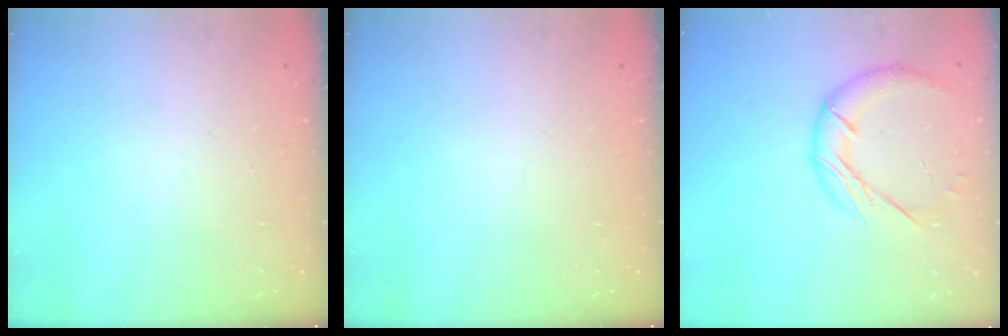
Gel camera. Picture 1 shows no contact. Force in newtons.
{"total": 0.0}
{"total": 13.0, "press": 12.9, "slide": 1.2}